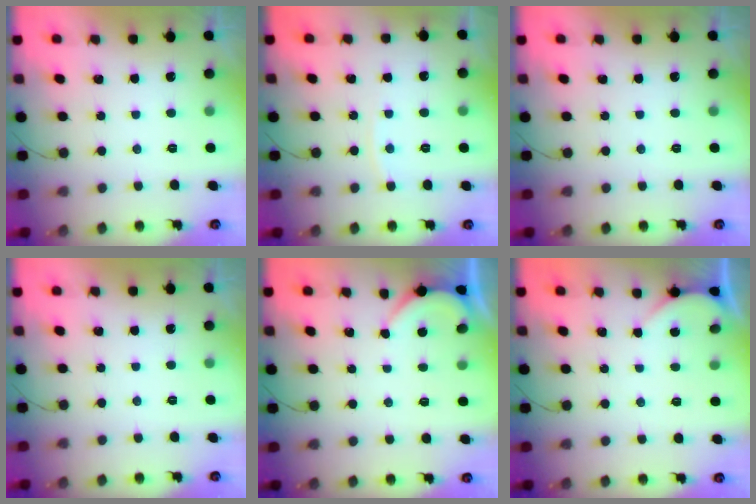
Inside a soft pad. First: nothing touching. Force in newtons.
{"total": 4.3, "press": 4.3, "slide": 0.6}
{"total": 0.0}
{"total": 0.0}
{"total": 1.3, "press": 1.3, "slide": 0.2}
{"total": 2.3, "press": 2.3, "slide": 0.2}